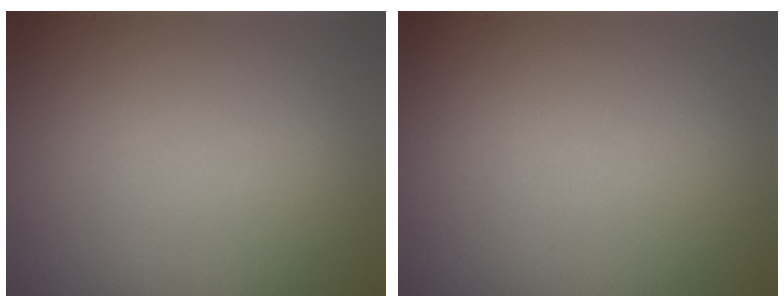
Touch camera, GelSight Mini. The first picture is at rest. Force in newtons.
{"total": 0.0}